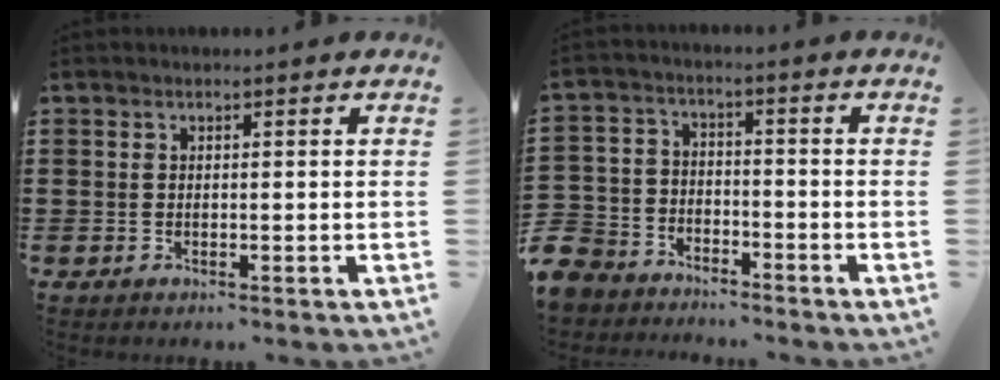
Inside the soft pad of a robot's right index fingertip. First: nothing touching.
{"total": 6.4, "force": [-5.8, 2.7, 0.4], "torque": [-0.039, 0.008, -0.123]}